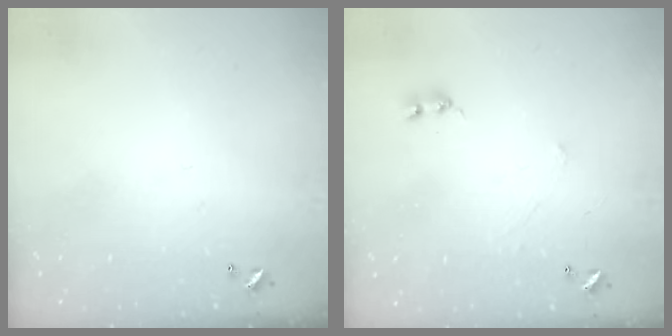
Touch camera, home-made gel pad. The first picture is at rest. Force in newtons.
{"total": 0.9, "press": 0.8, "slide": 0.3}